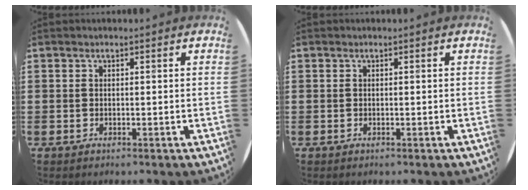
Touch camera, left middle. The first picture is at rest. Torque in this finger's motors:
{"motor_torque": [-0.03, 0.01, 0.01, 0.00]}